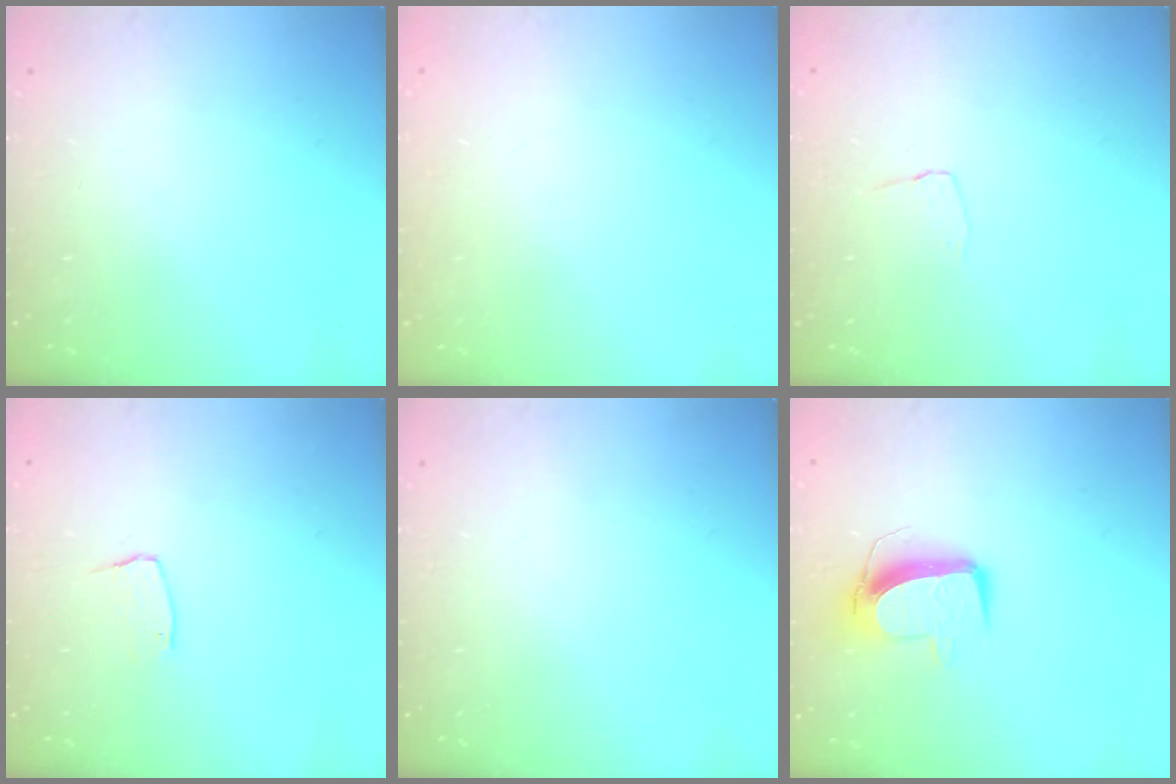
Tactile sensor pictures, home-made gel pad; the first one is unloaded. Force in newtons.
{"total": 0.0}
{"total": 3.5, "press": 3.4, "slide": 0.2}
{"total": 4.7, "press": 4.7, "slide": 0.3}
{"total": 0.0}
{"total": 10.3, "press": 10.3, "slide": 0.5}